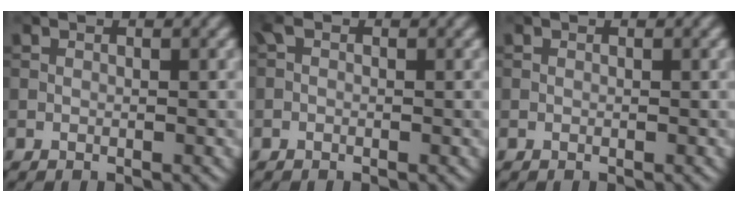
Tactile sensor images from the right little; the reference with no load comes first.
{"total": 0.6, "force": [-0.3, 0.3, 0.5], "torque": [-0.013, 0.002, -0.007]}
{"total": 0.0}